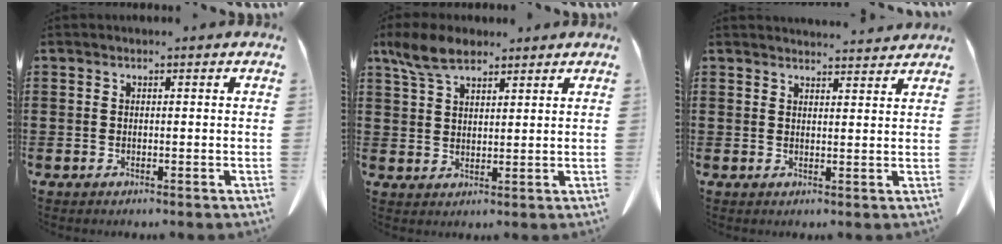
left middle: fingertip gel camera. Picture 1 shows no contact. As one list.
[{"total": 6.1, "force": [4.5, 2.4, 3.3], "torque": [-0.078, 0.002, 0.086]}, {"total": 2.9, "force": [2.9, 0.0, 0.3], "torque": [-0.005, -0.012, 0.052]}]